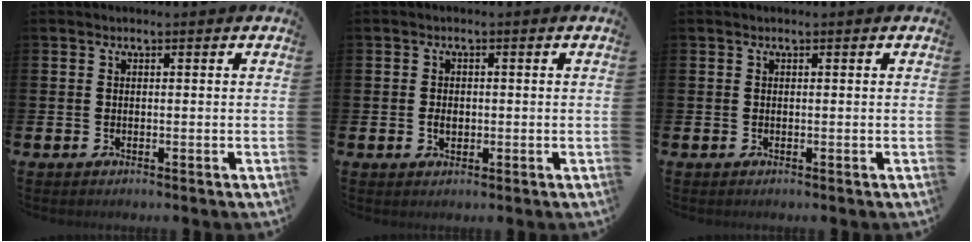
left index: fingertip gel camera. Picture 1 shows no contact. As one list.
[{"total": 1.8, "force": [-0.2, 1.3, 1.2], "torque": [-0.012, 0.003, -0.008]}, {"total": 0.0}]